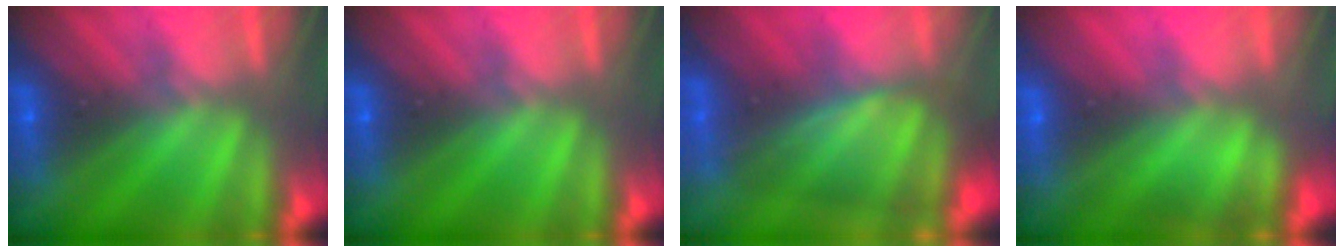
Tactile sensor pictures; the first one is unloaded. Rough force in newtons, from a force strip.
{"total": 0.0}
{"total": 4.8}
{"total": 3.5}